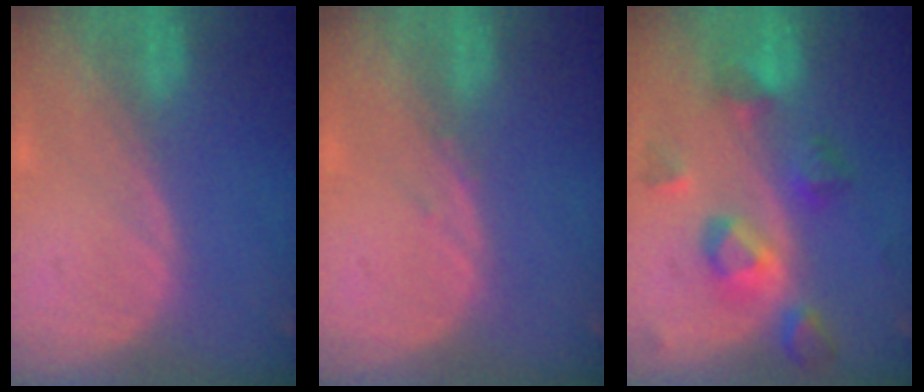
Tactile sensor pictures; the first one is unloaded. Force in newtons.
{"total": 0.6, "press": 0.6, "slide": 0.3}
{"total": 7.7, "press": 7.7, "slide": 0.1}